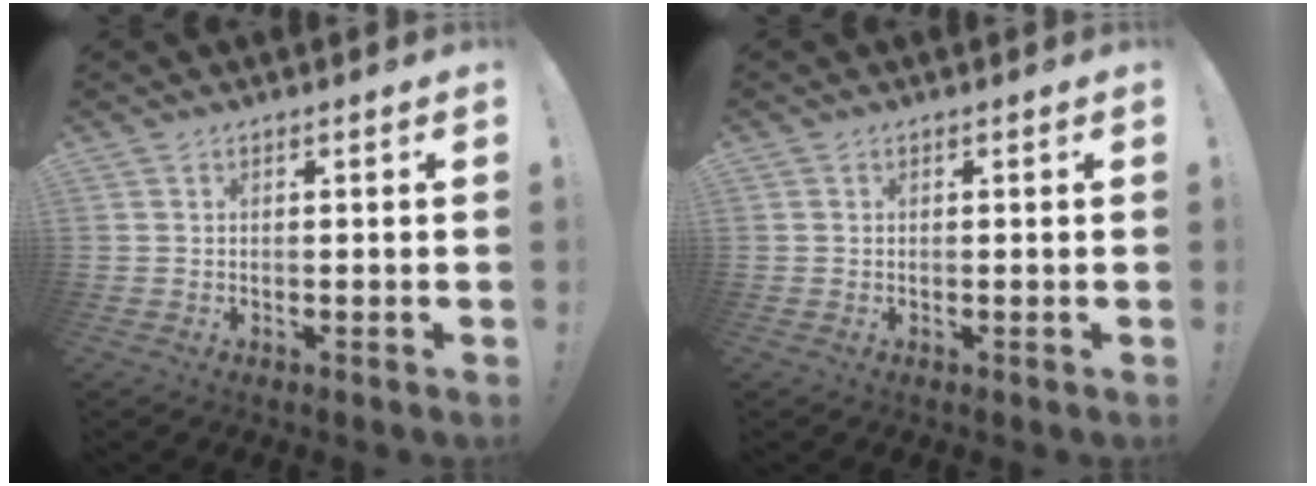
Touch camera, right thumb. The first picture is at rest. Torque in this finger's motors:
{"motor_torque": [0.13, 0.16, 0.06, -0.07, 0.00]}